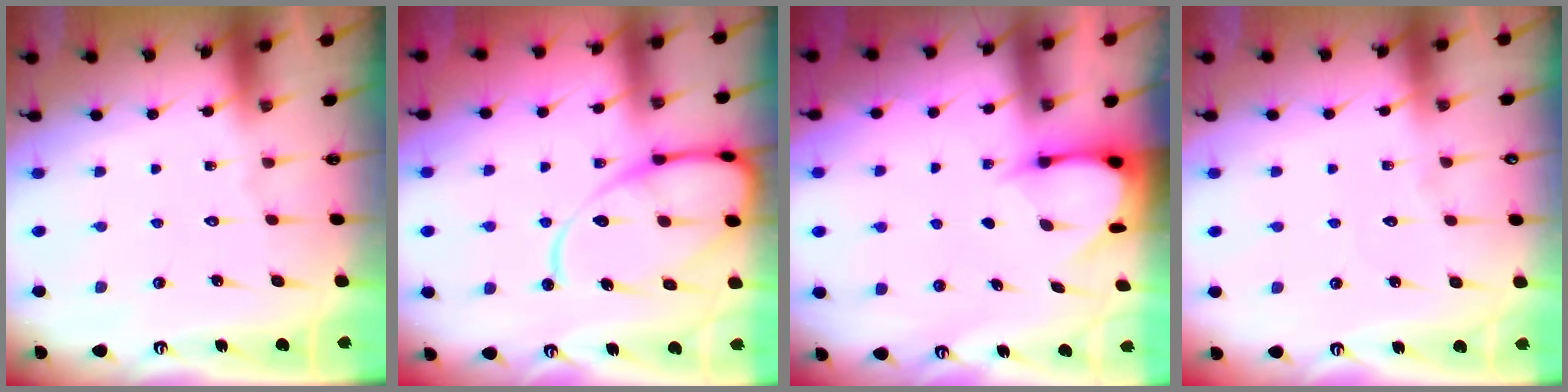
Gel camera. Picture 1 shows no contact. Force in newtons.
{"total": 13.8, "press": 13.7, "slide": 1.5}
{"total": 3.8, "press": 3.8, "slide": 0.3}
{"total": 2.0, "press": 2.0, "slide": 0.2}